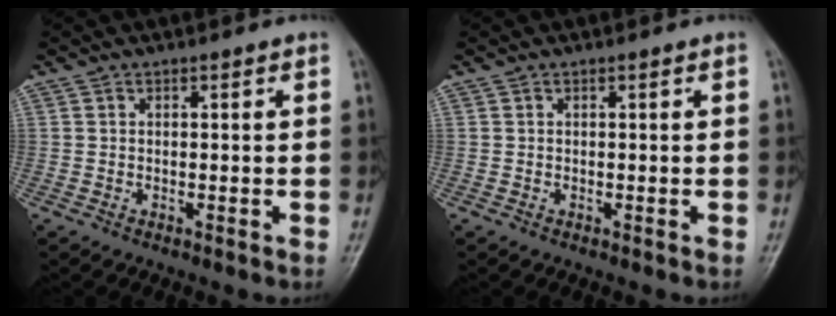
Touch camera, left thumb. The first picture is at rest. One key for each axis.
{"total": 0.0}